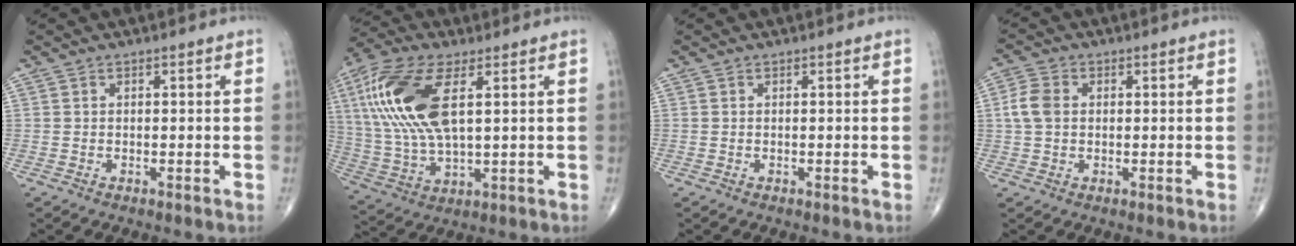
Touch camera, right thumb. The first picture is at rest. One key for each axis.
{"total": 18.6, "fx": 5.1, "fy": 8.0, "fz": 16.0, "tx": -0.354, "ty": -0.004, "tz": 0.097}
{"total": 0.0}
{"total": 4.7, "fx": 0.5, "fy": 3.4, "fz": 3.2, "tx": -0.070, "ty": 0.009, "tz": 0.005}